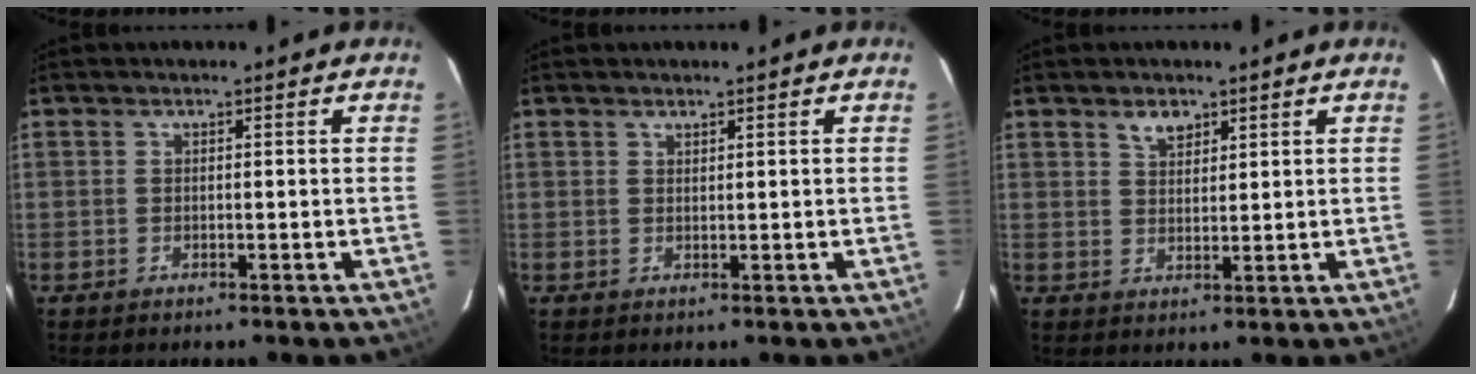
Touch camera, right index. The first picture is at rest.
{"total": 0.8, "force": [0.8, 0.2, 0.1], "torque": [-0.003, 0.001, 0.015]}
{"total": 3.3, "force": [2.2, 1.9, 1.6], "torque": [-0.022, 0.008, 0.041]}